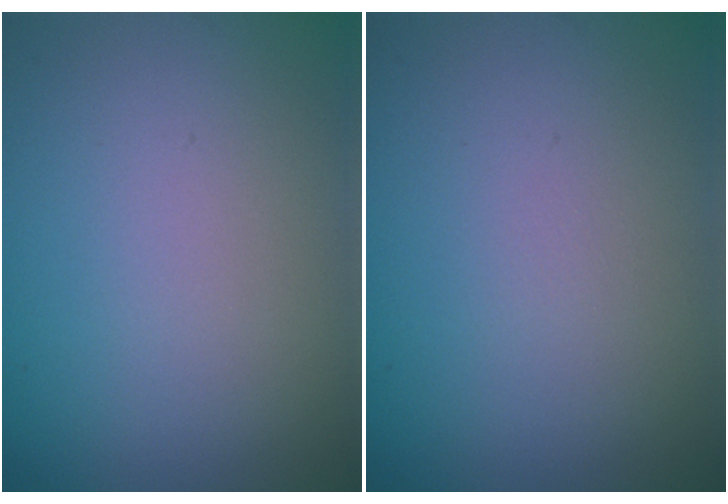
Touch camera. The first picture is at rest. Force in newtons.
{"total": 0.0}